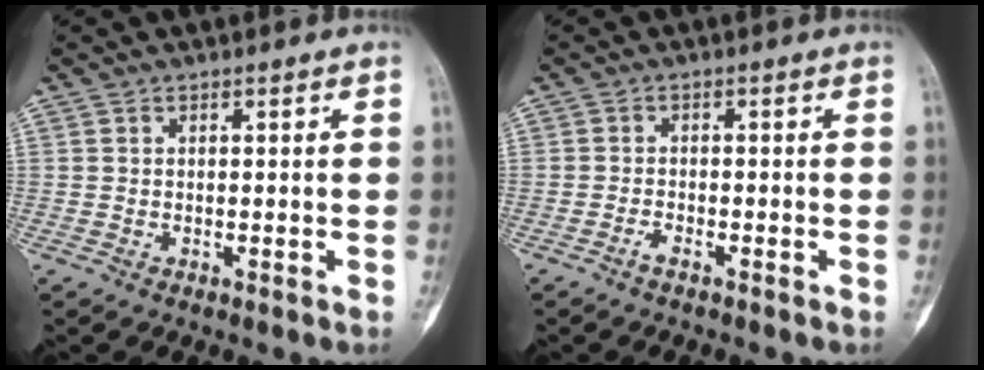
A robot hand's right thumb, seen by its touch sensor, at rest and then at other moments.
{"total": 1.4, "force": [-1.2, 0.3, 0.8], "torque": [-0.019, 0.007, -0.023]}